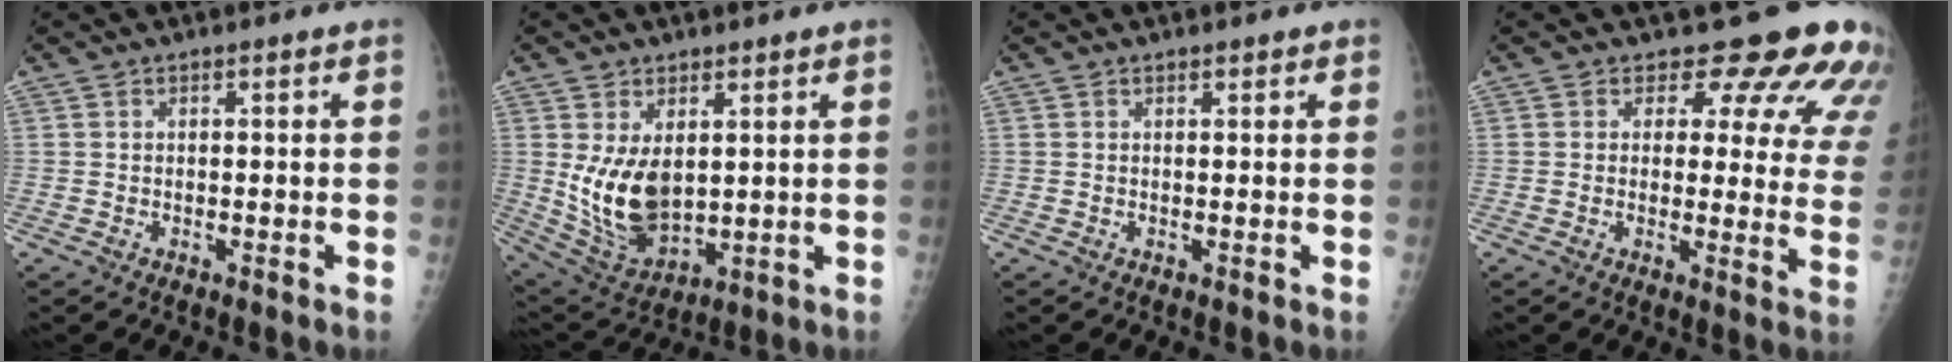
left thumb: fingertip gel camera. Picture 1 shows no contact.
{"total": 11.9, "force": [1.9, 7.5, 9.0], "torque": [-0.148, -0.025, 0.058]}
{"total": 0.6, "force": [0.5, 0.3, 0.1], "torque": [-0.003, -0.004, 0.006]}
{"total": 14.5, "force": [12.4, 5.6, 5.0], "torque": [-0.007, -0.091, 0.116]}